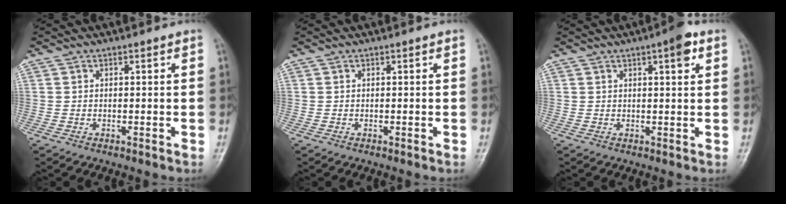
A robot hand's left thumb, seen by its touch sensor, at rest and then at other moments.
{"total": 0.0}
{"total": 4.3, "force": [2.1, 1.0, 3.6], "torque": [-0.046, -0.005, 0.026]}